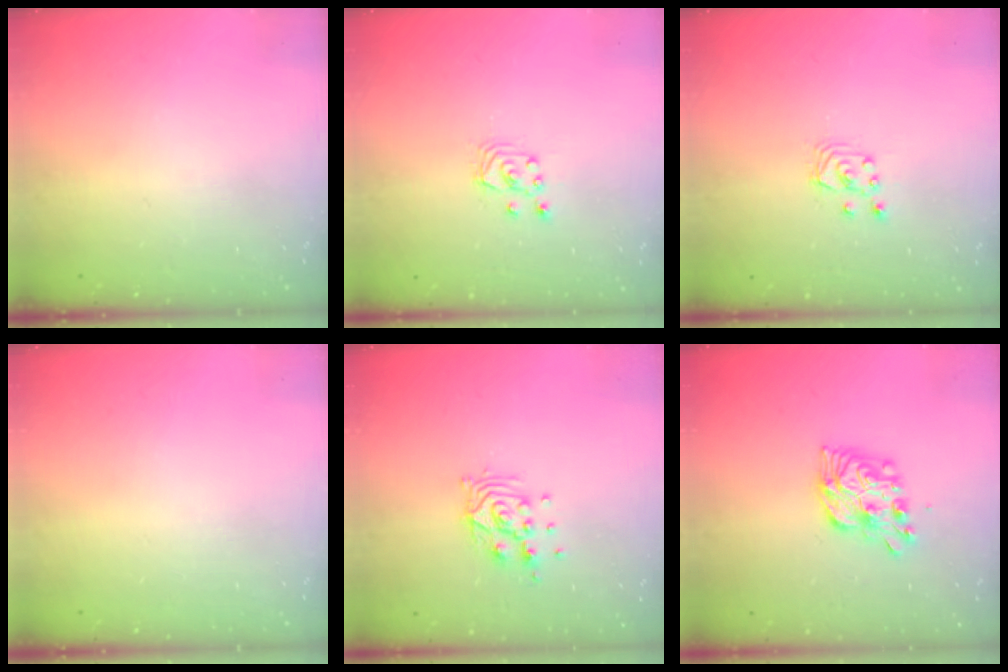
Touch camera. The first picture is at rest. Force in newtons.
{"total": 3.0, "press": 3.0, "slide": 0.3}
{"total": 3.0, "press": 3.0, "slide": 0.3}
{"total": 0.0}
{"total": 9.3, "press": 9.3, "slide": 0.6}
{"total": 11.6, "press": 11.6, "slide": 0.3}